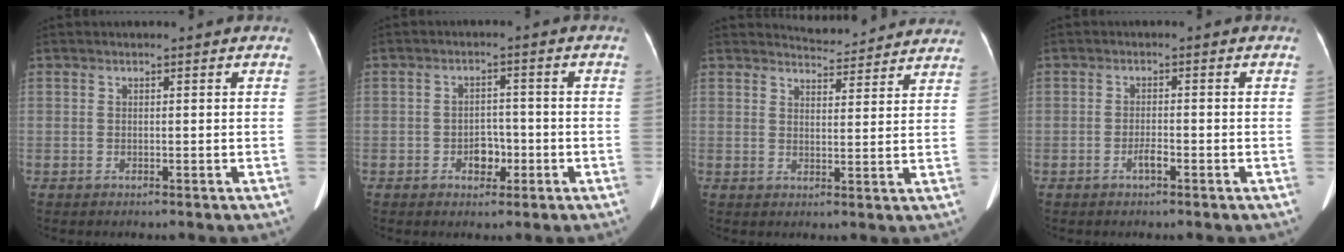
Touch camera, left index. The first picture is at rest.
{"total": 3.4, "force": [-1.5, 2.3, 2.1], "torque": [-0.031, 0.006, -0.021]}
{"total": 8.6, "force": [8.5, 1.2, 0.6], "torque": [-0.003, 0.002, 0.094]}
{"total": 1.7, "force": [-1.1, 0.3, 1.3], "torque": [-0.026, -0.001, -0.018]}